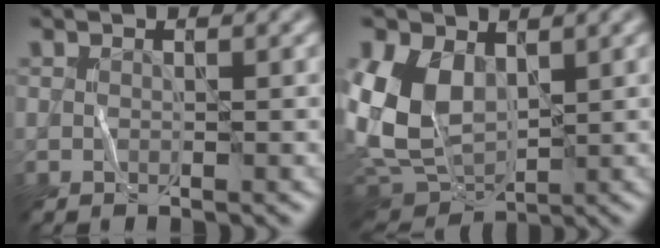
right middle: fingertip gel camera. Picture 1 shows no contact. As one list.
[{"total": 7.8, "force": [1.3, 5.5, 5.3], "torque": [-0.127, -0.013, 0.020]}]